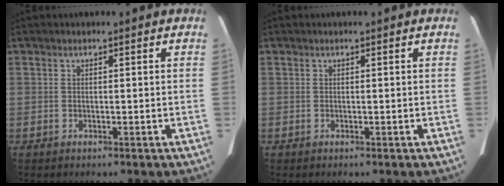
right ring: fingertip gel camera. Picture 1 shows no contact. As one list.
[{"total": 0.0}]